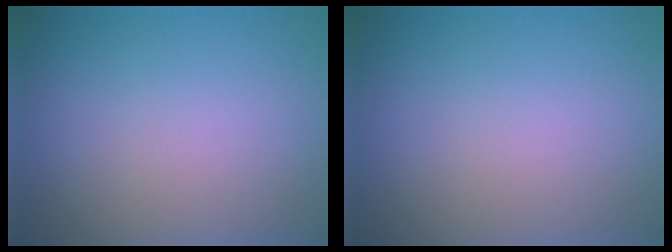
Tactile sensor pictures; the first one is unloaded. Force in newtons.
{"total": 0.0}